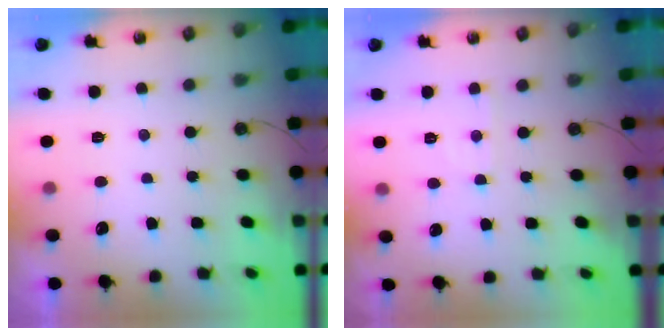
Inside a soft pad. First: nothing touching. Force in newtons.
{"total": 3.3, "press": 3.3, "slide": 0.5}